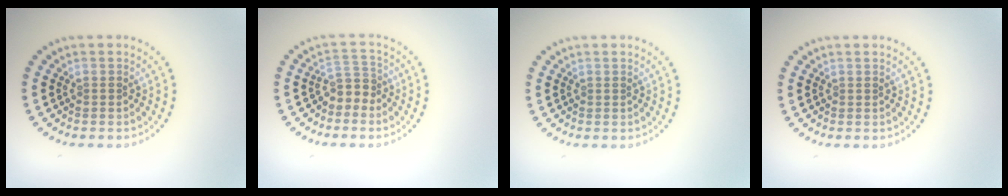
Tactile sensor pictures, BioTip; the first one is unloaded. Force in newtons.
{"total": 2.2, "press": 1.7, "slide": 1.4}
{"total": 0.0}
{"total": 0.0}